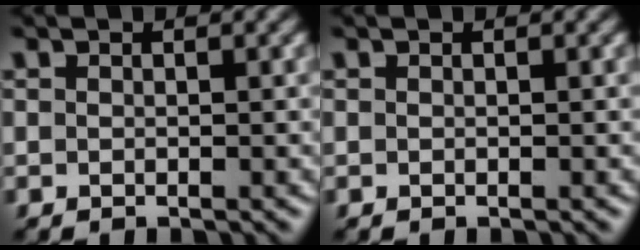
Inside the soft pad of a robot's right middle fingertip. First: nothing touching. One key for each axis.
{"total": 0.0}